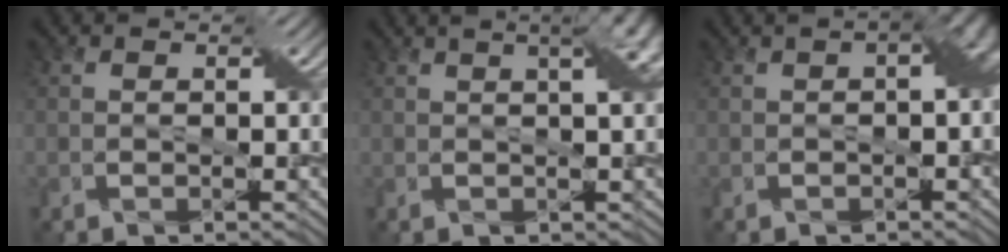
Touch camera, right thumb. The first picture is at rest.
{"total": 6.2, "force": [2.3, 2.1, 5.4], "torque": [-0.046, 0.033, 0.011]}
{"total": 4.0, "force": [0.1, 1.5, 3.7], "torque": [-0.043, 0.009, 0.005]}